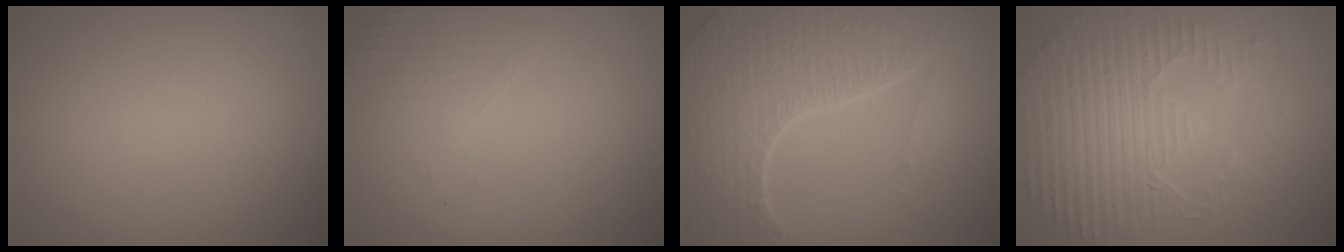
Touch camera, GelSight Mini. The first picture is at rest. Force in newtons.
{"total": 1.6, "press": 1.6, "slide": 0.4}
{"total": 7.4, "press": 5.3, "slide": 5.2}
{"total": 4.8, "press": 4.4, "slide": 1.9}